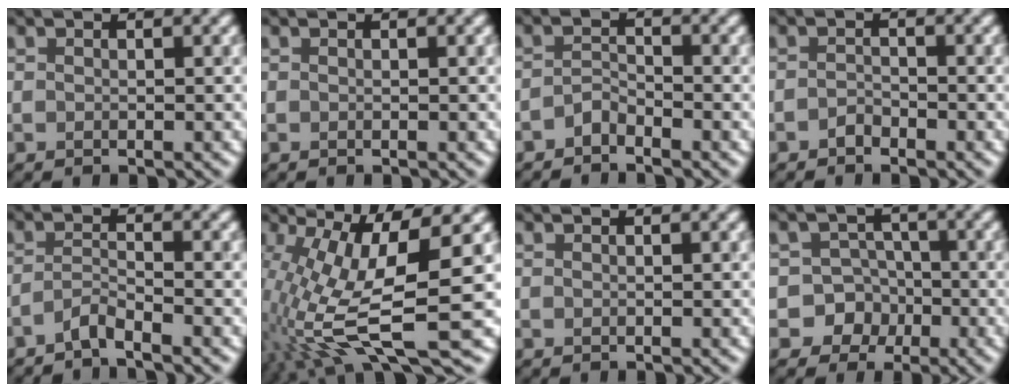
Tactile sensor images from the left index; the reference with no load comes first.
{"total": 0.0}
{"total": 1.2, "force": [-1.2, 0.3, 0.3], "torque": [-0.007, 0.011, -0.025]}
{"total": 0.8, "force": [-0.7, 0.3, 0.2], "torque": [-0.003, 0.007, -0.015]}
{"total": 1.9, "force": [-1.7, 0.0, 0.9], "torque": [-0.017, 0.005, -0.043]}
{"total": 12.3, "force": [-1.2, 3.9, 11.6], "torque": [-0.231, -0.016, -0.011]}
{"total": 0.0}
{"total": 6.3, "force": [-2.5, 5.8, 0.3], "torque": [0.020, 0.012, -0.060]}